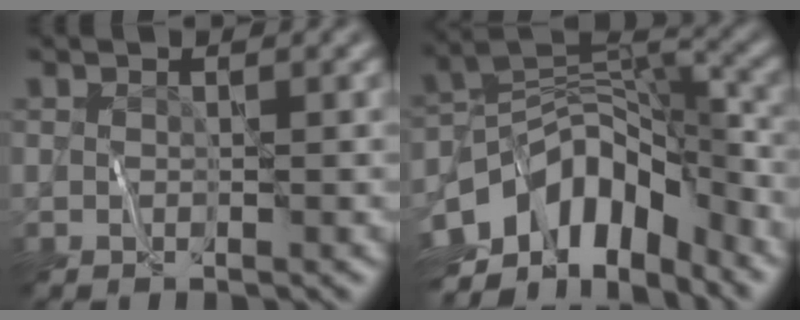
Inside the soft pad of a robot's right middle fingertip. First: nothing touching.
{"total": 10.7, "force": [-5.1, 6.1, 7.2], "torque": [-0.118, 0.013, -0.099]}